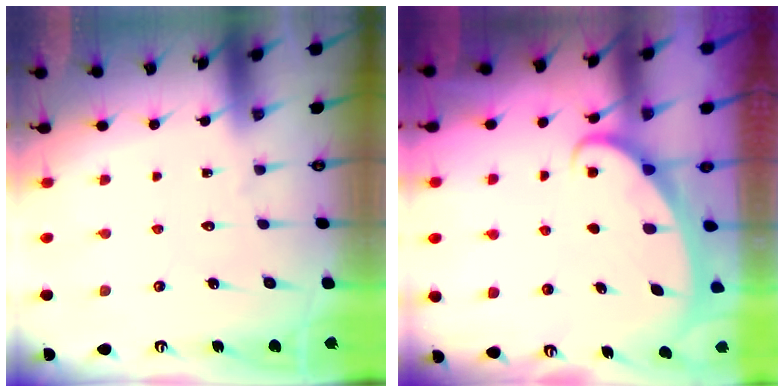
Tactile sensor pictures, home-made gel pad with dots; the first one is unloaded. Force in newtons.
{"total": 2.2, "press": 2.2, "slide": 0.3}